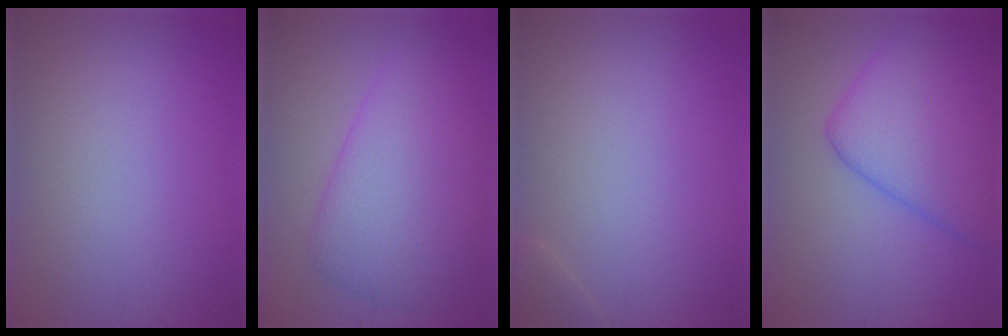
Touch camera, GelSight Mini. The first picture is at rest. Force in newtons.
{"total": 7.5, "press": 7.5, "slide": 0.1}
{"total": 1.1, "press": 1.1, "slide": 0.1}
{"total": 8.9, "press": 8.9, "slide": 0.3}